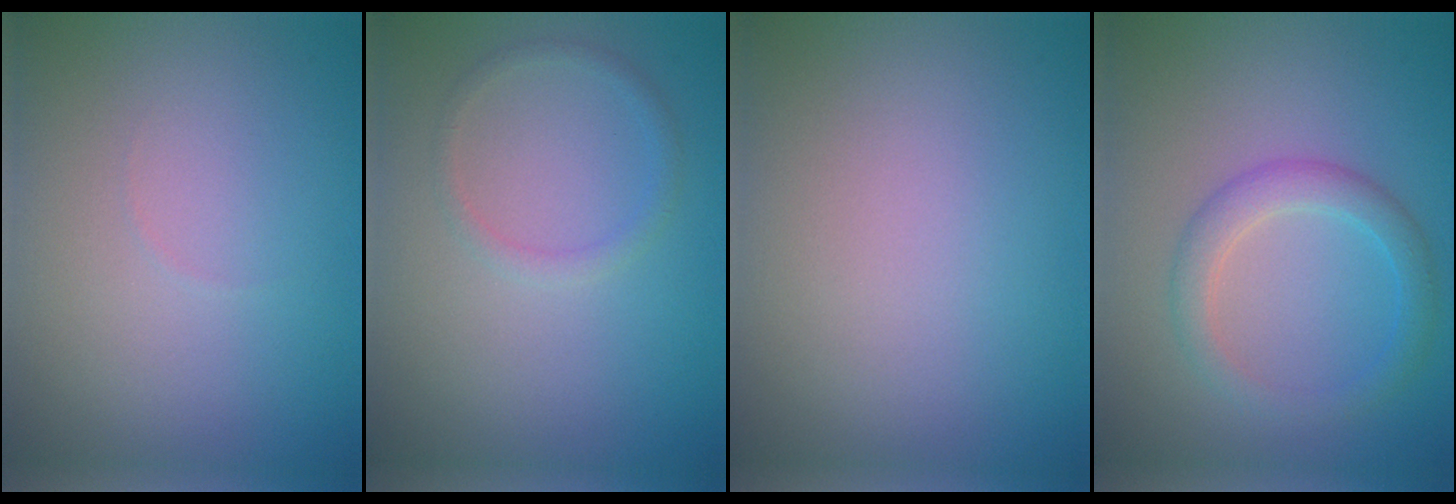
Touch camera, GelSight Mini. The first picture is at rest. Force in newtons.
{"total": 1.2, "press": 1.2, "slide": 0.2}
{"total": 0.0}
{"total": 2.8, "press": 2.8, "slide": 0.2}